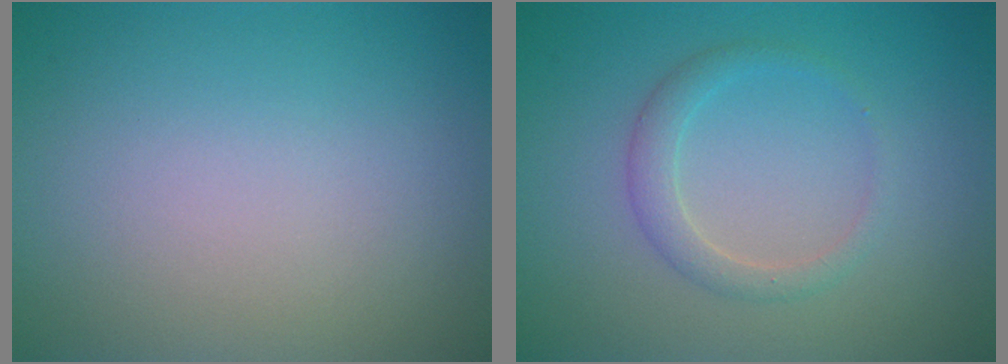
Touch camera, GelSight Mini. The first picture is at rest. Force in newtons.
{"total": 1.9, "press": 1.9, "slide": 0.0}